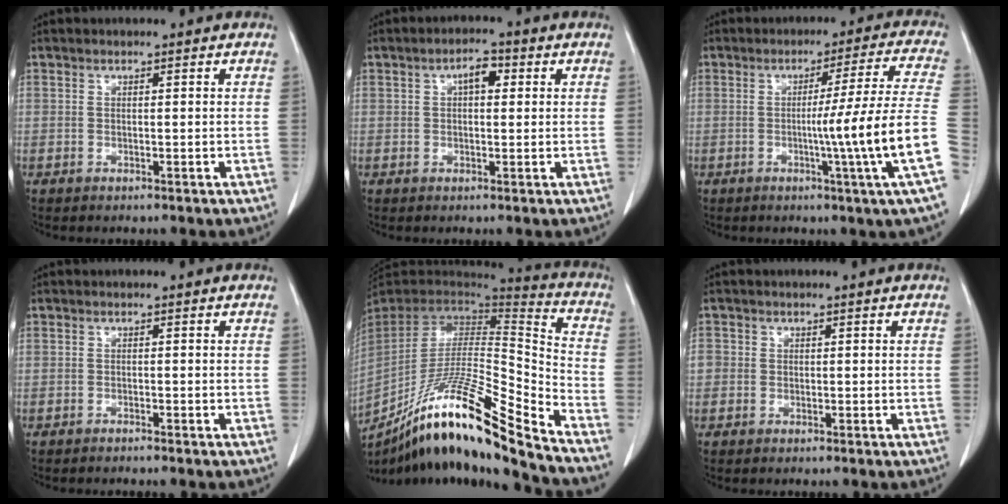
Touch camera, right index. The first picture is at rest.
{"total": 3.4, "force": [1.0, 1.5, 2.8], "torque": [-0.045, 0.012, 0.012]}
{"total": 14.1, "force": [-3.4, -3.3, 13.2], "torque": [-0.180, -0.016, -0.054]}
{"total": 0.8, "force": [-0.8, -0.2, 0.3], "torque": [-0.007, 0.001, -0.012]}
{"total": 23.7, "force": [-17.6, 0.2, 15.9], "torque": [-0.269, -0.027, -0.316]}
{"total": 2.2, "force": [-0.3, 2.1, 0.6], "torque": [-0.009, 0.011, -0.005]}